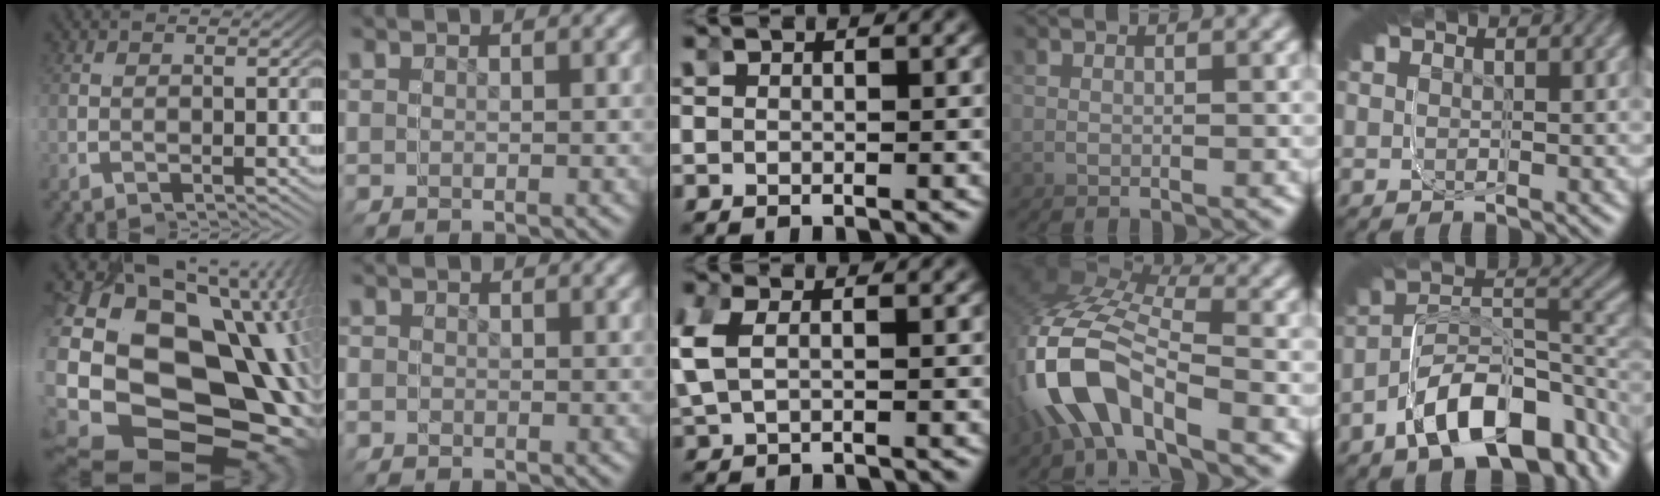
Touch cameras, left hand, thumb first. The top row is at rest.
{"thumb": {"total": 25.0, "force": [-4.1, 17.5, 17.4], "torque": [-0.331, -0.061, -0.051]}, "index": {"total": 1.9, "force": [-0.7, 1.5, -0.9], "torque": [-0.010, -0.025, 0.002]}, "middle": {"total": 2.8, "force": [1.0, 1.6, 2.1], "torque": [-0.064, 0.002, 0.024]}, "ring": {"total": 4.0, "force": [-0.6, 2.6, 3.0], "torque": [-0.141, -0.007, -0.019]}, "little": {"total": 8.3, "force": [-7.6, 2.7, 2.1], "torque": [-0.054, -0.010, -0.113]}}